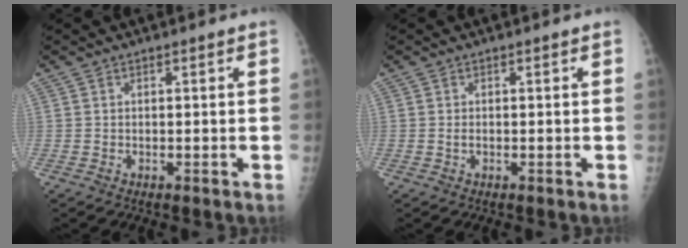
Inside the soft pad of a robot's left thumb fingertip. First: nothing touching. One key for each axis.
{"total": 0.7, "fx": -0.1, "fy": 0.4, "fz": 0.6, "tx": -0.011, "ty": 0.000, "tz": -0.002}